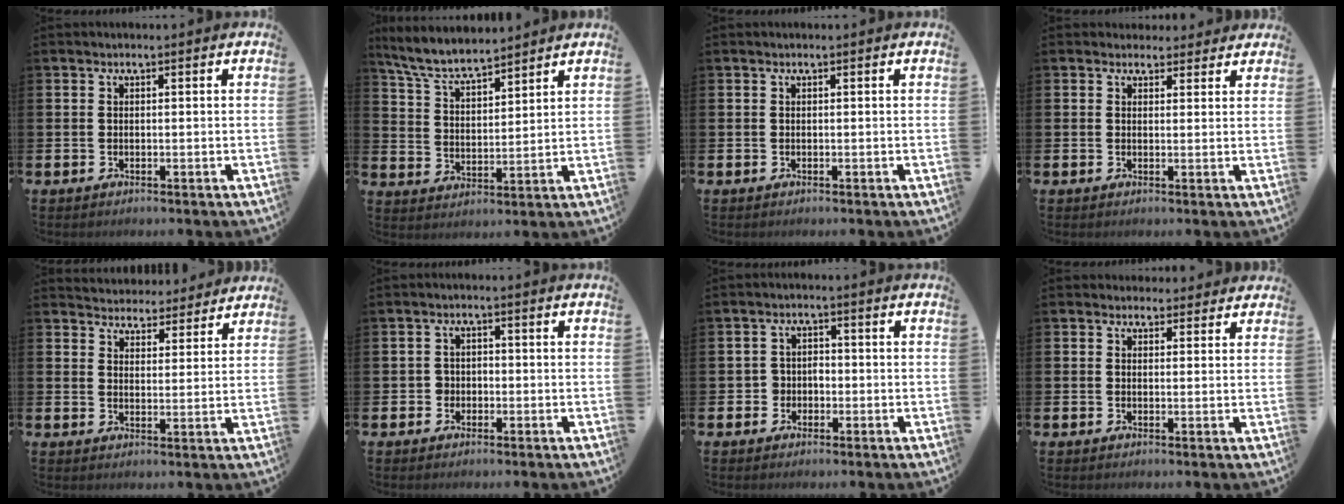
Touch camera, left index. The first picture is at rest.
{"total": 6.6, "force": [6.2, 1.1, 2.0], "torque": [-0.070, -0.030, 0.113]}
{"total": 0.0}
{"total": 2.6, "force": [2.3, 1.2, -0.2], "torque": [0.012, -0.009, 0.039]}
{"total": 4.3, "force": [4.1, 1.1, -0.5], "torque": [-0.009, -0.033, 0.073]}
{"total": 1.8, "force": [-0.7, 1.7, 0.3], "torque": [-0.005, 0.002, -0.020]}
{"total": 2.4, "force": [-1.0, 2.1, 0.4], "torque": [-0.009, 0.004, -0.027]}
{"total": 2.2, "force": [2.0, 1.0, -0.1], "torque": [0.012, -0.009, 0.033]}